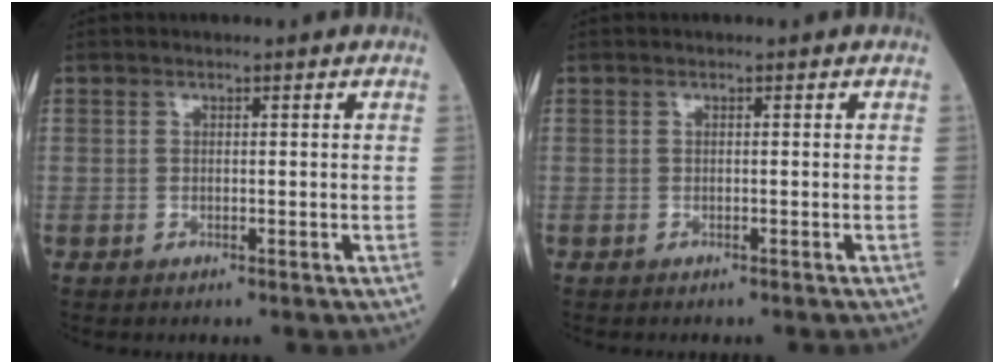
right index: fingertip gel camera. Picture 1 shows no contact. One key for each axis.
{"total": 2.1, "fx": -1.9, "fy": 0.0, "fz": 0.9, "tx": -0.011, "ty": 0.000, "tz": -0.022}